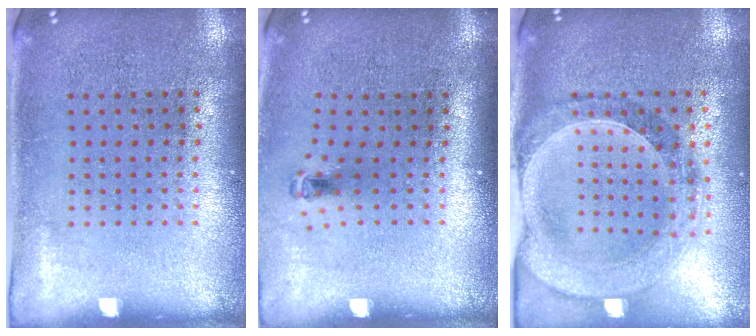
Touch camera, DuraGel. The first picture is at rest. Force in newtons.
{"total": 0.7, "press": 0.4, "slide": 0.6}
{"total": 1.4, "press": 1.4, "slide": 0.3}